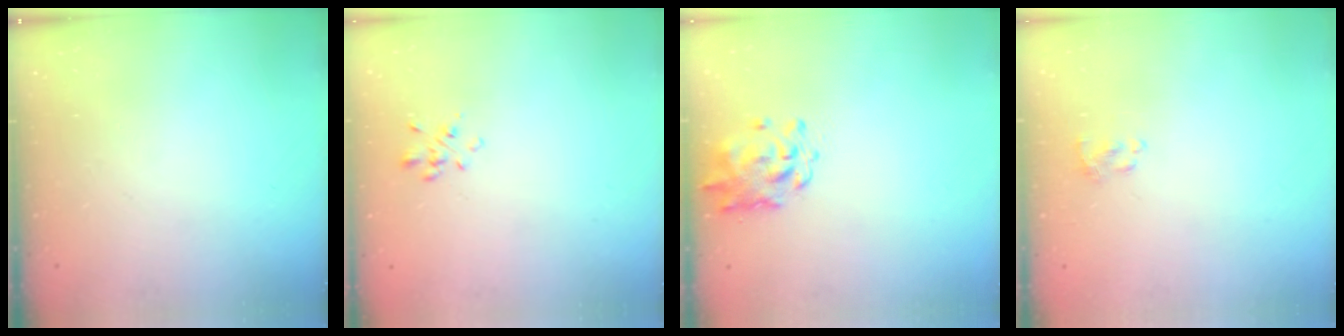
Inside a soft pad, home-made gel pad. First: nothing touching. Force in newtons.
{"total": 1.6, "press": 1.5, "slide": 0.6}
{"total": 1.2, "press": 1.2, "slide": 0.1}
{"total": 1.1, "press": 1.0, "slide": 0.5}